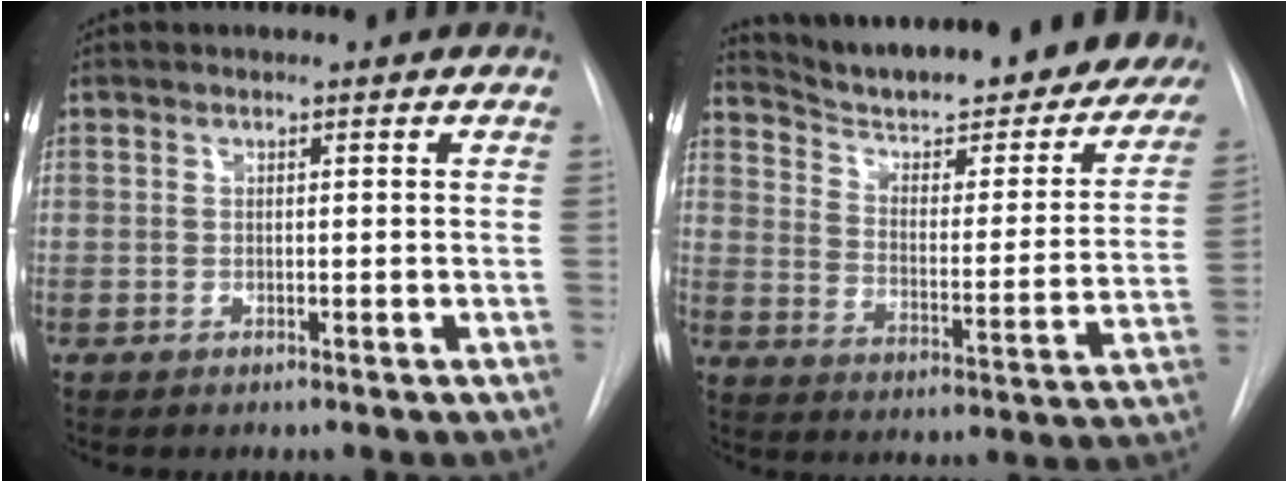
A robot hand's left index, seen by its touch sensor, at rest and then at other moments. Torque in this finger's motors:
{"motor_torque": [0.02, -1.01, 0.36, 0.07]}